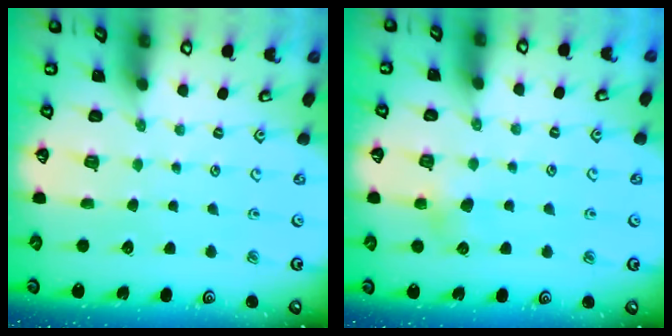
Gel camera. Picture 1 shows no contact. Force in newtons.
{"total": 5.3, "press": 5.3, "slide": 0.5}